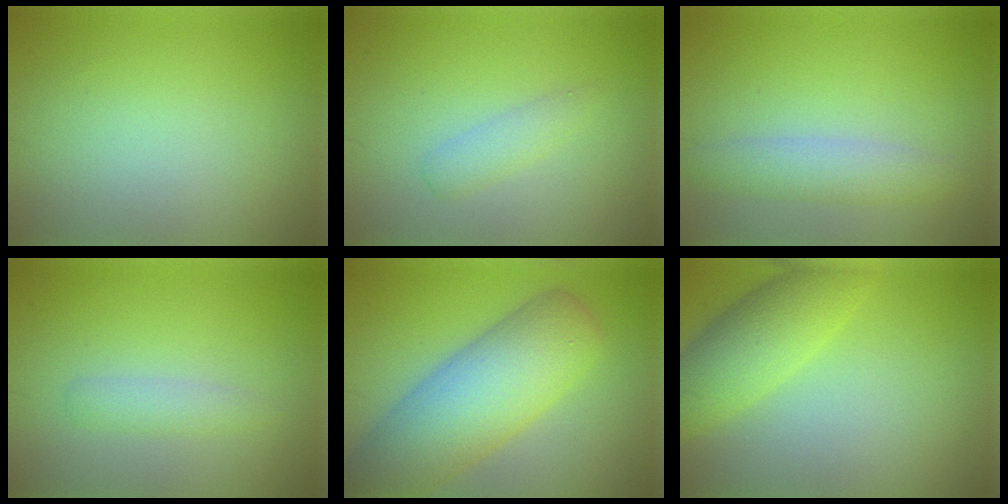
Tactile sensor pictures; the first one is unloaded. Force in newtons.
{"total": 1.5, "press": 1.5, "slide": 0.1}
{"total": 2.5, "press": 2.5, "slide": 0.1}
{"total": 1.5, "press": 1.5, "slide": 0.0}
{"total": 9.5, "press": 9.5, "slide": 0.5}
{"total": 4.9, "press": 4.9, "slide": 0.1}